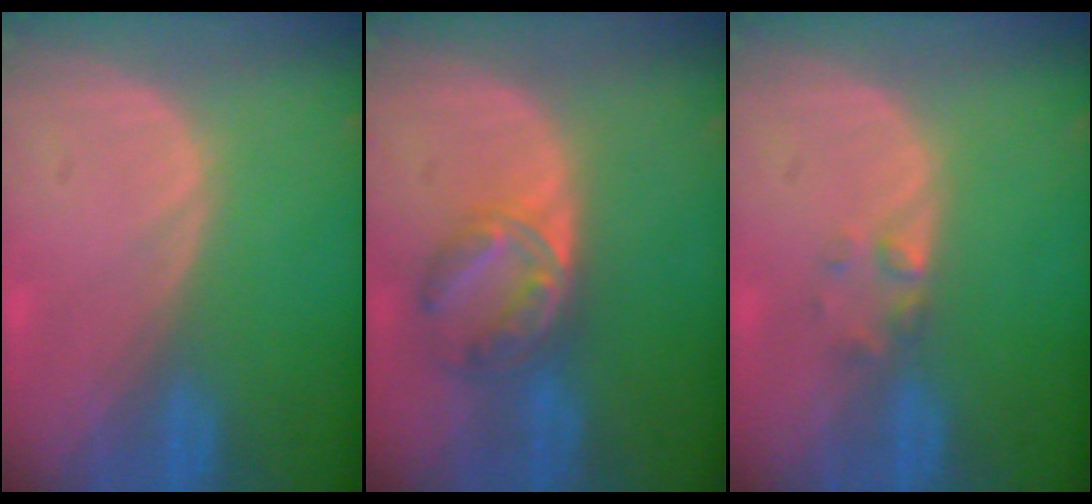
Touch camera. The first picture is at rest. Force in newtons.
{"total": 6.7, "press": 5.9, "slide": 3.0}
{"total": 1.7, "press": 1.7, "slide": 0.2}